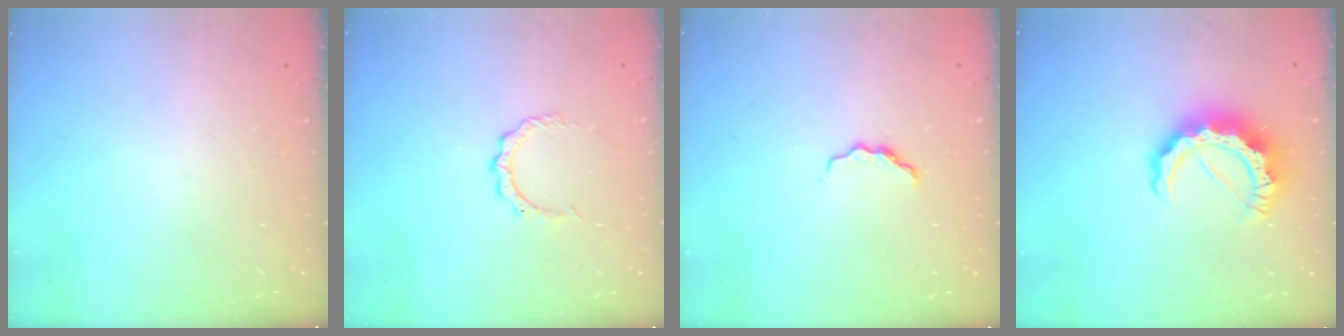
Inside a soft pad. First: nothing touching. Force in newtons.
{"total": 2.9, "press": 2.9, "slide": 0.2}
{"total": 3.8, "press": 3.7, "slide": 0.6}
{"total": 10.3, "press": 10.3, "slide": 1.0}